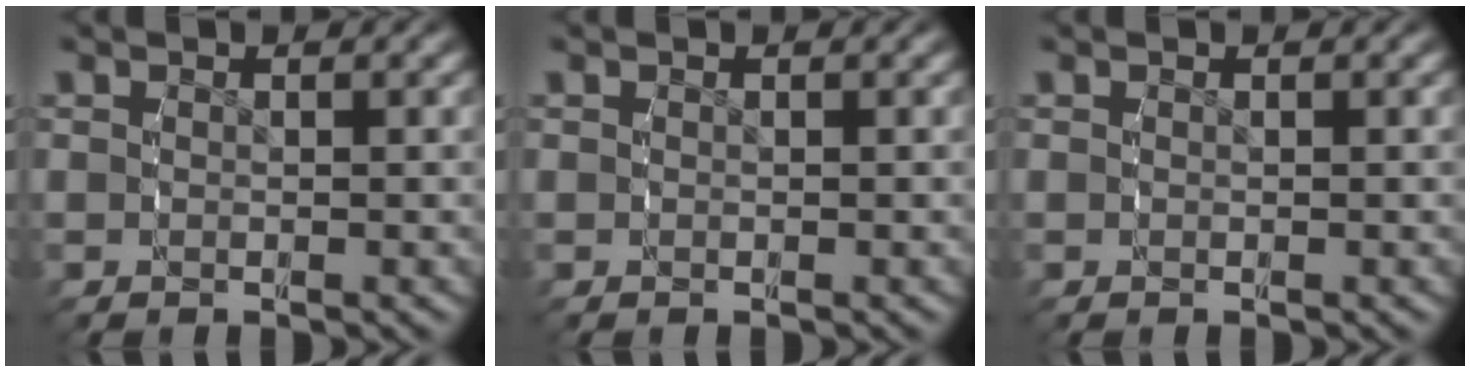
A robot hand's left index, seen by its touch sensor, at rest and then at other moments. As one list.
[{"total": 0.0}, {"total": 0.0}]